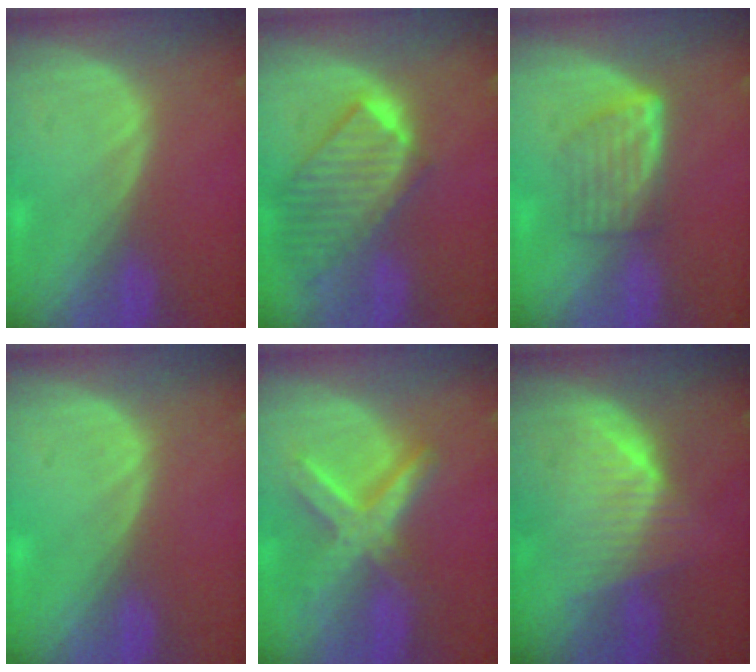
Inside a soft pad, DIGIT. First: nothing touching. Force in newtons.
{"total": 9.8, "press": 8.6, "slide": 4.6}
{"total": 5.9, "press": 5.3, "slide": 2.6}
{"total": 0.5, "press": 0.1, "slide": 0.5}
{"total": 8.3, "press": 7.2, "slide": 4.2}
{"total": 6.7, "press": 6.3, "slide": 2.2}